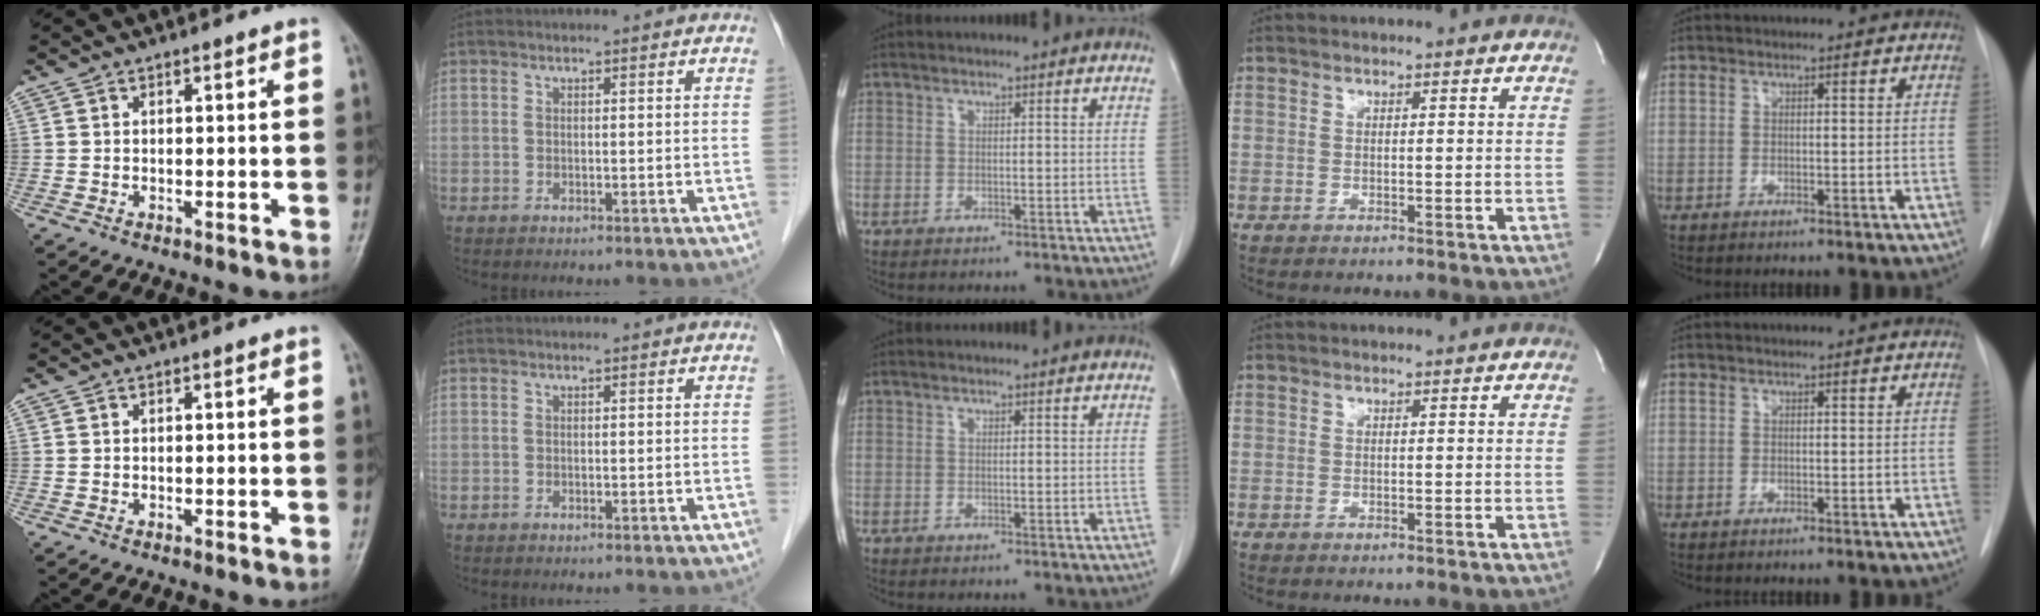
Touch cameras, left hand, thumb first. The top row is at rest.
{}